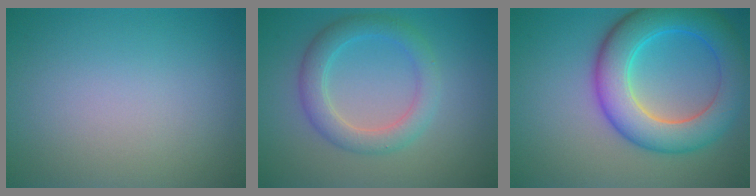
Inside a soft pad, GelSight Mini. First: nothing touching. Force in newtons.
{"total": 3.6, "press": 3.6, "slide": 0.1}
{"total": 8.2, "press": 8.2, "slide": 0.3}